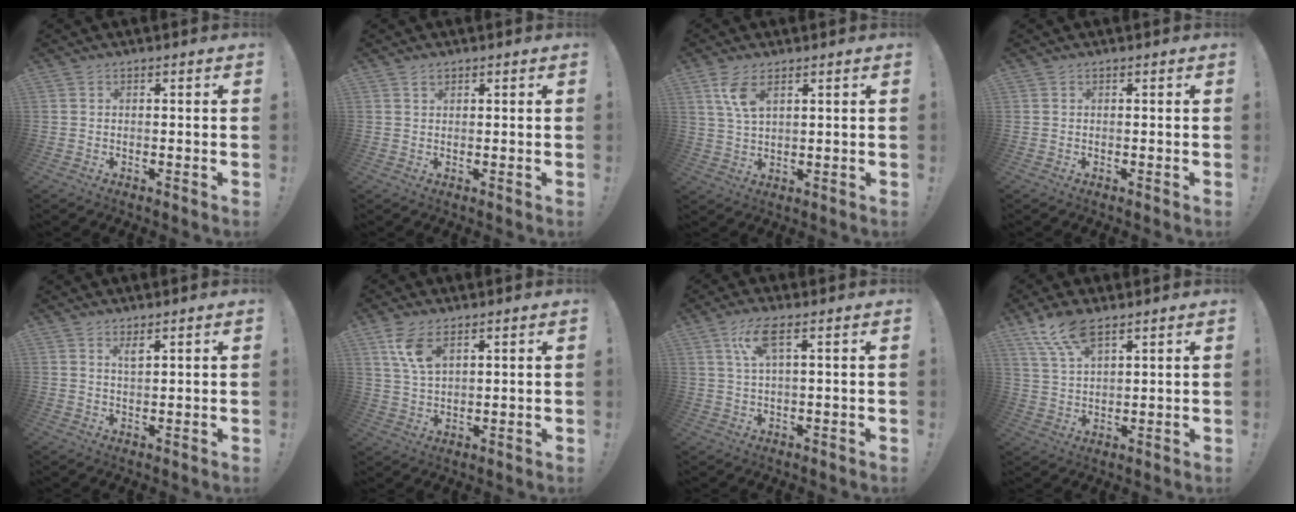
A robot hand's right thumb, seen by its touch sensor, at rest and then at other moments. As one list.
[{"total": 1.2, "force": [0.9, 0.7, 0.2], "torque": [0.003, -0.004, 0.016]}, {"total": 6.7, "force": [3.5, 2.7, 5.0], "torque": [-0.093, -0.017, 0.062]}, {"total": 0.0}, {"total": 2.5, "force": [1.8, 0.5, 1.7], "torque": [-0.021, -0.011, 0.028]}, {"total": 8.2, "force": [4.6, 4.0, 5.5], "torque": [-0.104, -0.018, 0.084]}, {"total": 6.9, "force": [2.7, 1.6, 6.2], "torque": [-0.115, 0.001, 0.048]}, {"total": 9.3, "force": [6.6, 3.4, 5.7], "torque": [-0.108, -0.028, 0.124]}]